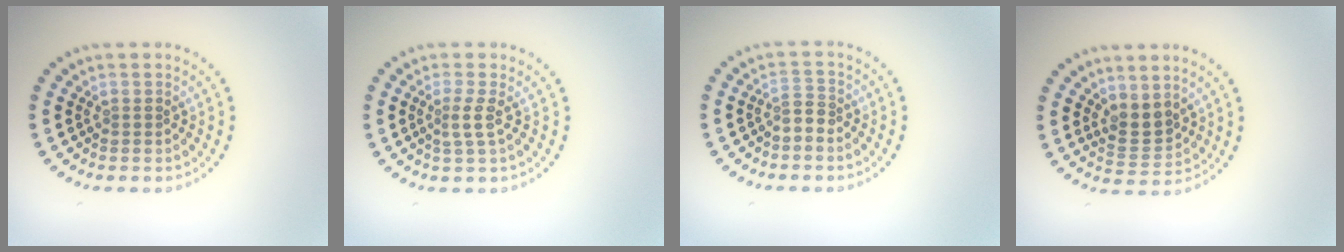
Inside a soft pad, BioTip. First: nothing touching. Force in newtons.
{"total": 1.7, "press": 1.1, "slide": 1.3}
{"total": 1.6, "press": 1.2, "slide": 1.1}
{"total": 2.5, "press": 2.2, "slide": 1.1}